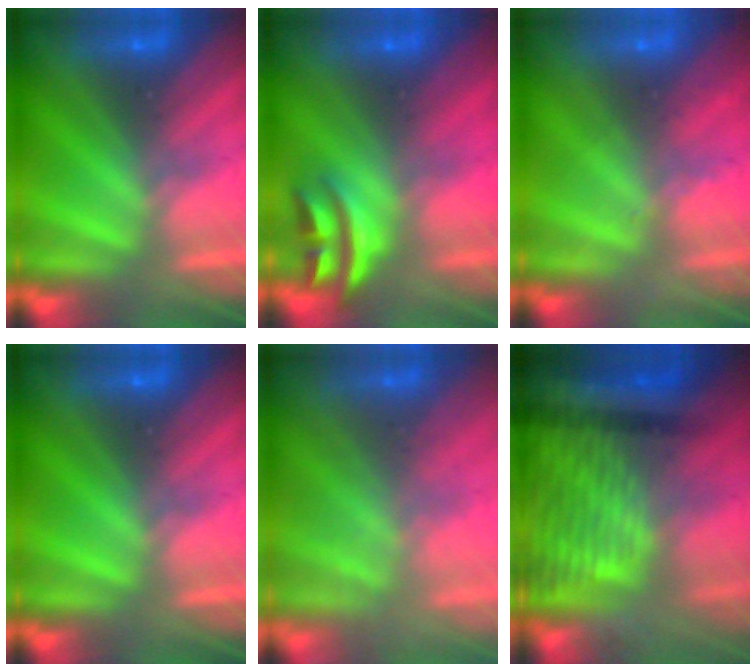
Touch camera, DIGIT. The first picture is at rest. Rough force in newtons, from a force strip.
{"total": 2.7}
{"total": 2.0}
{"total": 0.0}
{"total": 2.1}
{"total": 3.6}